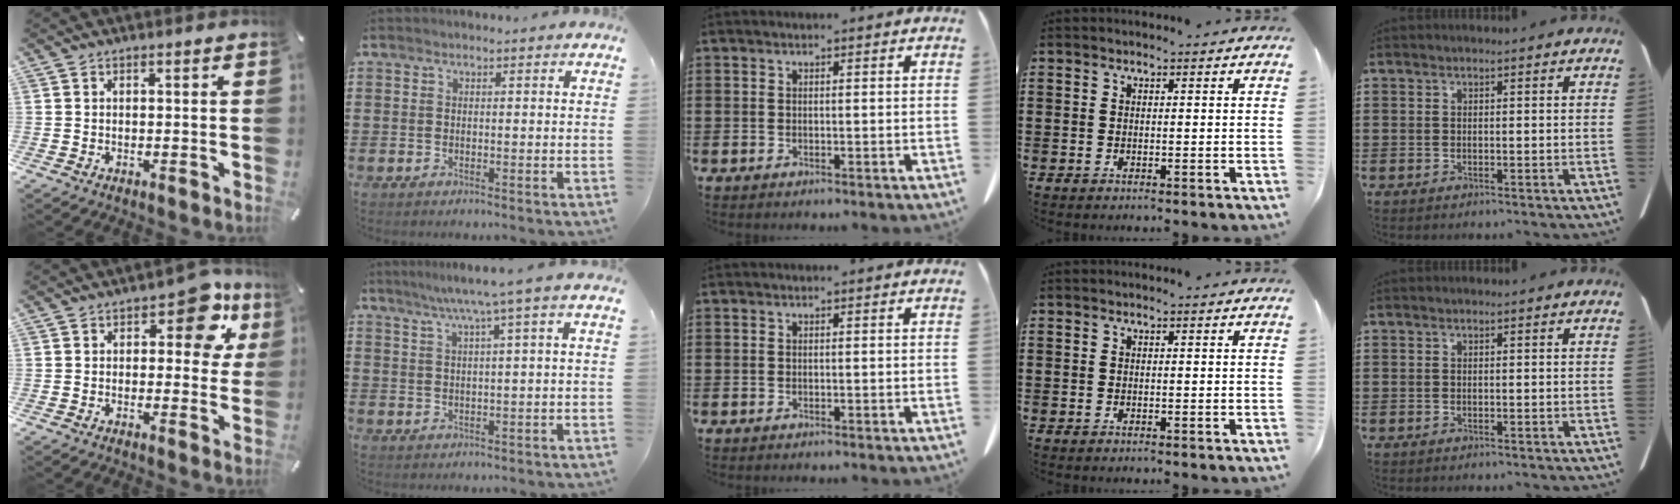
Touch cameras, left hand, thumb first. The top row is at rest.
{"thumb": {"total": 11.3, "force": [4.8, 5.8, 8.4], "torque": [-0.086, -0.020, 0.075]}, "index": {"total": 4.3, "force": [2.1, -0.7, 3.7], "torque": [-0.075, -0.007, 0.032]}}